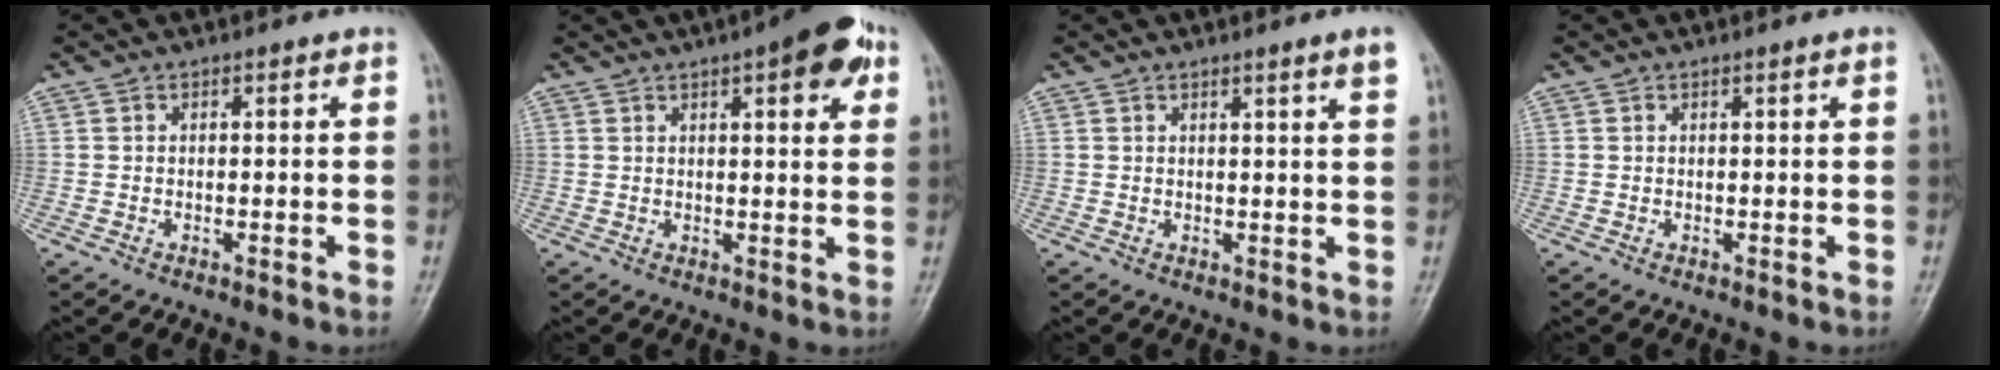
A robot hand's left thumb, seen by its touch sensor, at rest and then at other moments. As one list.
[{"total": 9.6, "force": [4.7, 3.0, 7.8], "torque": [-0.080, -0.008, 0.054]}, {"total": 3.1, "force": [2.0, -0.4, 2.3], "torque": [-0.032, -0.014, 0.030]}, {"total": 0.8, "force": [0.5, -0.1, 0.6], "torque": [-0.014, -0.003, 0.010]}]